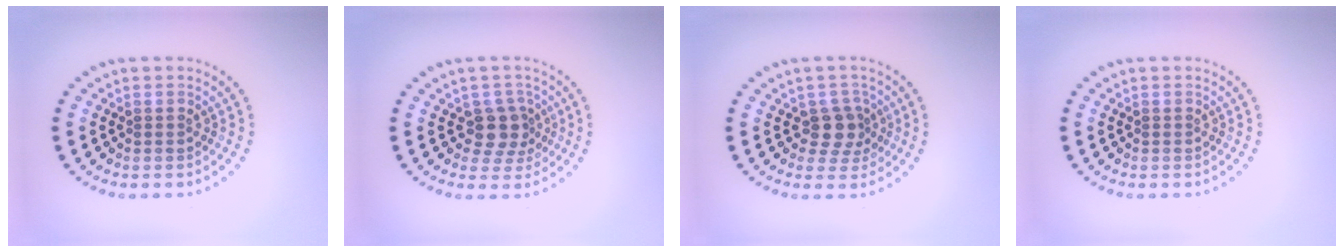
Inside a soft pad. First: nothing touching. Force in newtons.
{"total": 2.7, "press": 2.2, "slide": 1.6}
{"total": 2.6, "press": 2.0, "slide": 1.7}
{"total": 0.0}